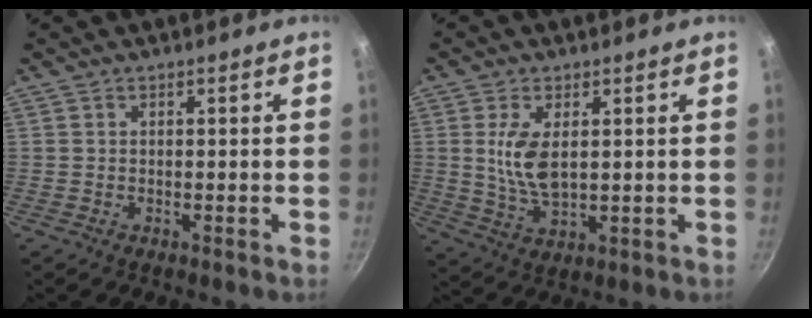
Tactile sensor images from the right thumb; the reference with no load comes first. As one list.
[{"total": 7.6, "force": [1.7, 3.5, 6.6], "torque": [-0.125, -0.016, 0.040]}]